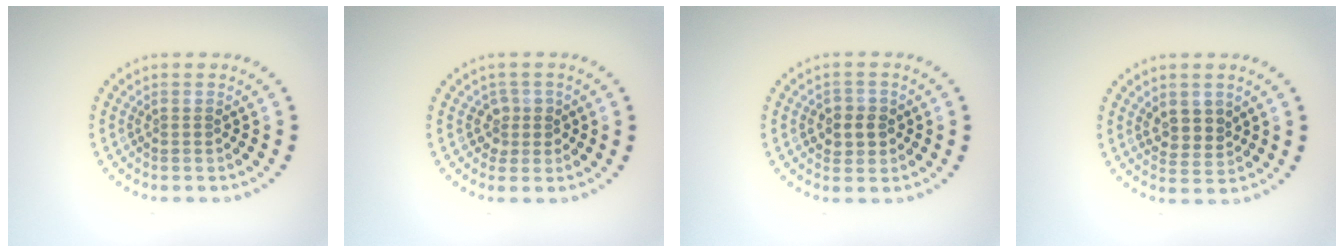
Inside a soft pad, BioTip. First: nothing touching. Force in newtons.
{"total": 1.8, "press": 1.4, "slide": 1.1}
{"total": 2.4, "press": 2.3, "slide": 0.8}
{"total": 2.4, "press": 2.2, "slide": 0.9}